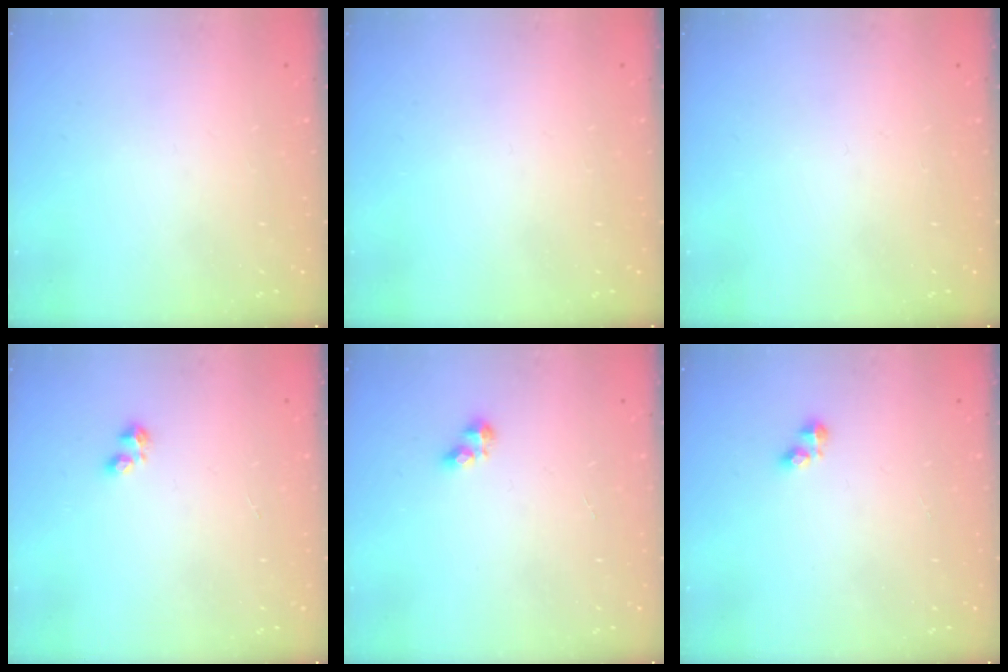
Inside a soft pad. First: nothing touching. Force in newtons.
{"total": 0.0}
{"total": 0.0}
{"total": 2.9, "press": 2.8, "slide": 0.5}
{"total": 3.2, "press": 3.2, "slide": 0.5}
{"total": 2.4, "press": 2.4, "slide": 0.4}